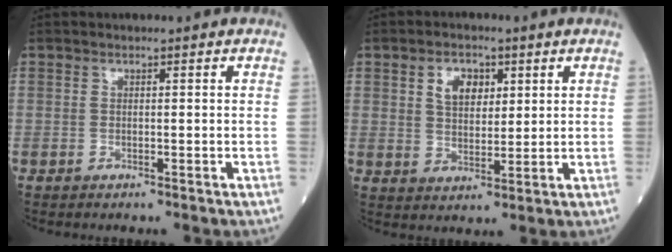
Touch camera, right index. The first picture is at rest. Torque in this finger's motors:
{"motor_torque": [0.03, 0.01, 0.10, 0.05]}